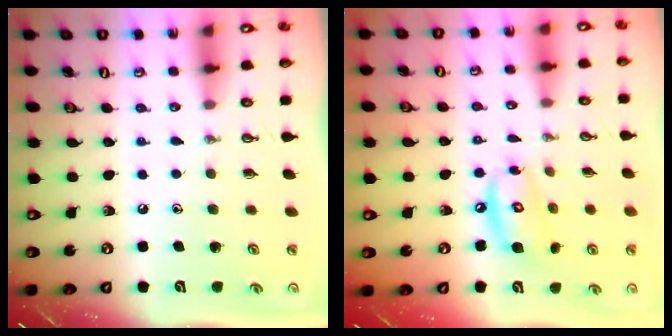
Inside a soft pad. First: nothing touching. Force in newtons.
{"total": 11.0, "press": 10.9, "slide": 1.1}